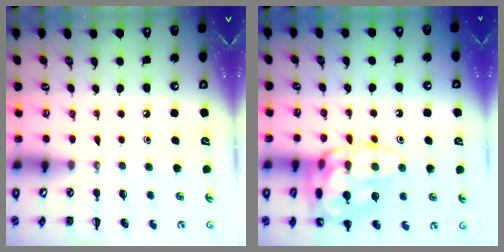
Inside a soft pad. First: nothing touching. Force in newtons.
{"total": 16.9, "press": 16.9, "slide": 0.4}